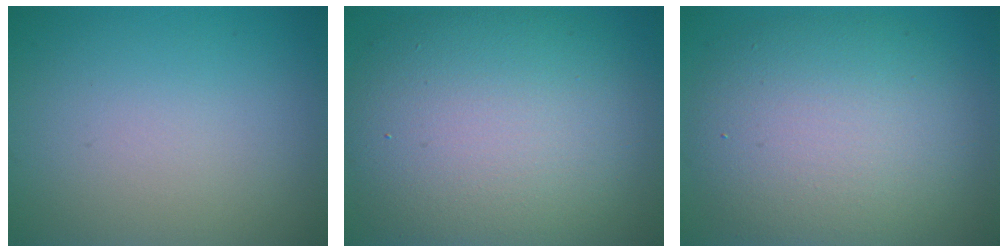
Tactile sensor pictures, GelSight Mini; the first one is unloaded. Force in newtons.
{"total": 12.3, "press": 12.3, "slide": 0.6}
{"total": 9.3, "press": 9.3, "slide": 0.6}